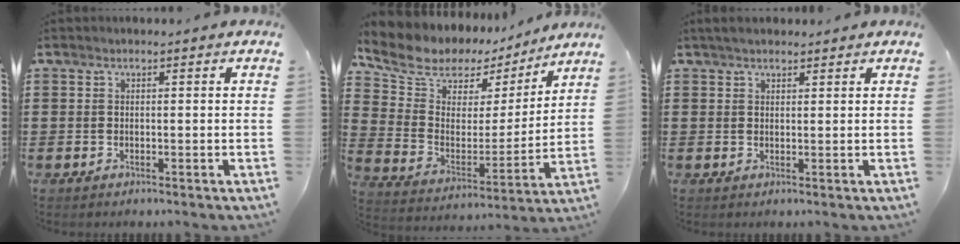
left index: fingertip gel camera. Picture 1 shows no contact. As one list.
[{"total": 7.3, "force": [6.0, 4.0, 1.2], "torque": [-0.069, -0.042, 0.105]}, {"total": 1.9, "force": [1.7, 0.7, 0.5], "torque": [-0.014, 0.006, 0.033]}]